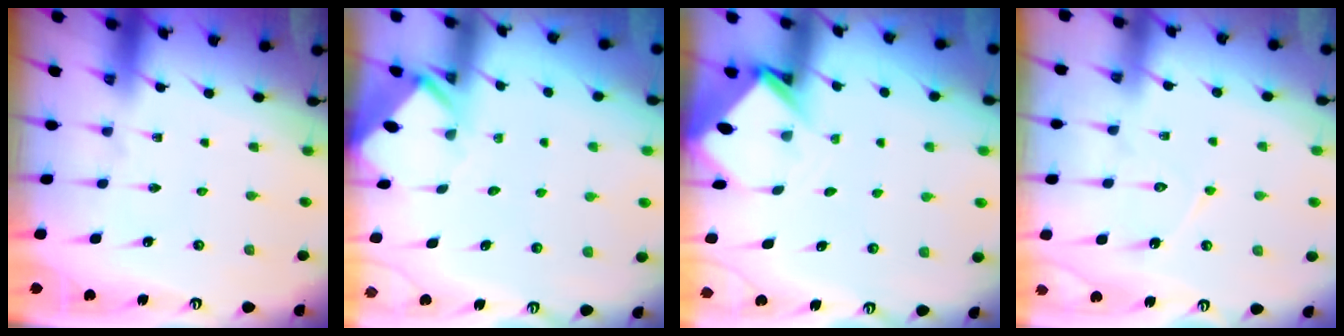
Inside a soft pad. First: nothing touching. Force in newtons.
{"total": 3.5, "press": 3.5, "slide": 0.1}
{"total": 3.5, "press": 3.4, "slide": 0.3}
{"total": 7.3, "press": 7.3, "slide": 0.5}